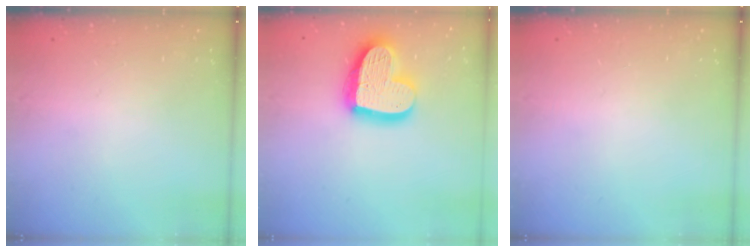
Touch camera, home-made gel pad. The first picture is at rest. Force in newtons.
{"total": 19.9, "press": 19.9, "slide": 1.6}
{"total": 0.0}